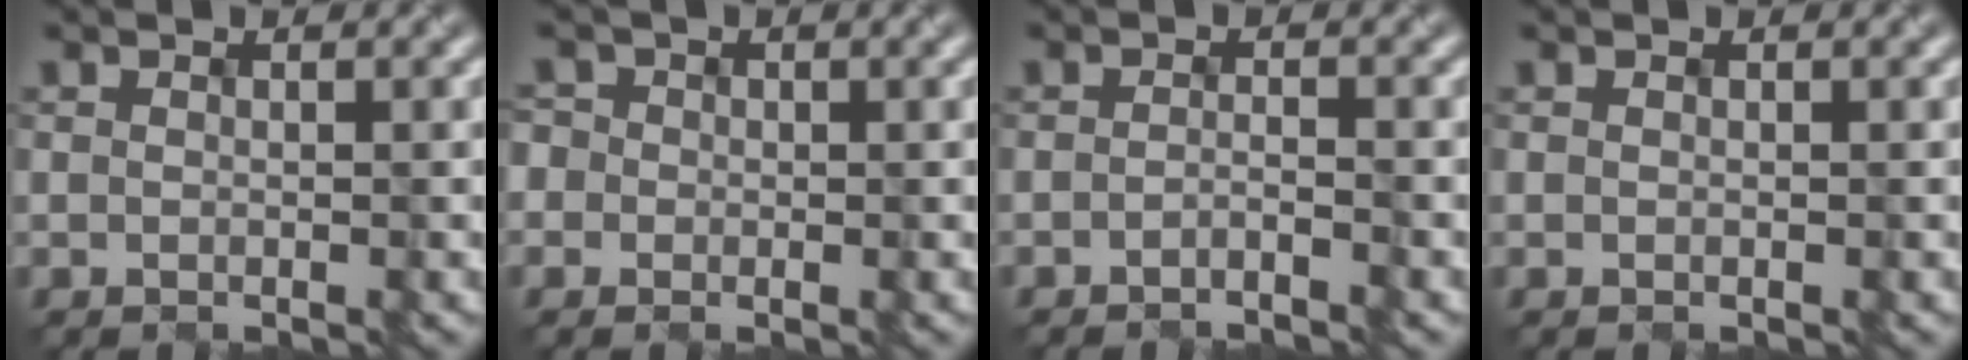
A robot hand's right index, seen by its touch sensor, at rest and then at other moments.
{"total": 1.9, "force": [0.1, 1.9, 0.4], "torque": [-0.009, 0.008, -0.002]}
{"total": 1.2, "force": [-1.2, 0.0, 0.4], "torque": [-0.006, 0.001, -0.023]}
{"total": 0.0}